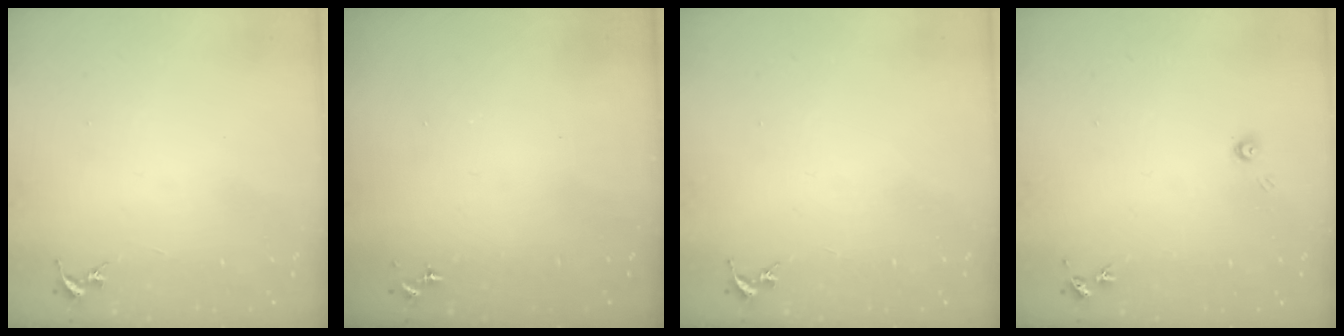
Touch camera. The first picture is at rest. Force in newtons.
{"total": 0.0}
{"total": 0.0}
{"total": 3.2, "press": 3.2, "slide": 0.3}